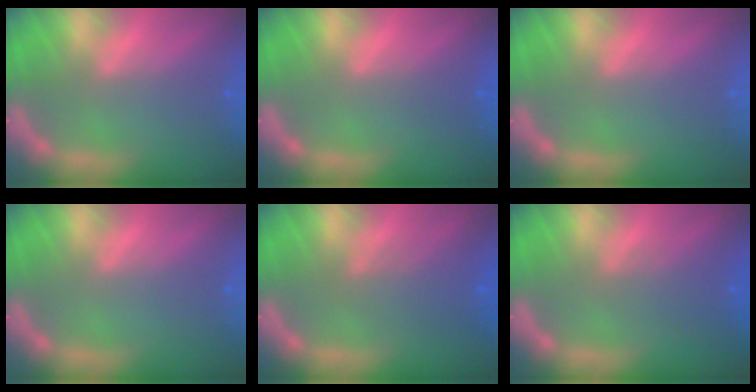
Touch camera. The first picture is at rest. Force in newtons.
{"total": 0.9}
{"total": 0.0}
{"total": 0.0}
{"total": 4.1}
{"total": 3.0}